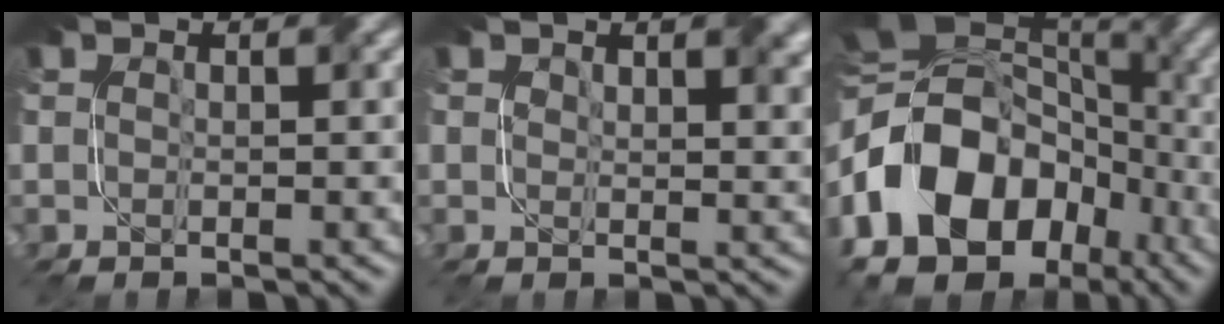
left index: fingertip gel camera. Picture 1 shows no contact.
{"total": 3.4, "force": [2.1, 1.5, 2.2], "torque": [-0.030, -0.002, 0.035]}
{"total": 18.6, "force": [-6.2, 13.5, 11.1], "torque": [-0.231, 0.005, -0.121]}